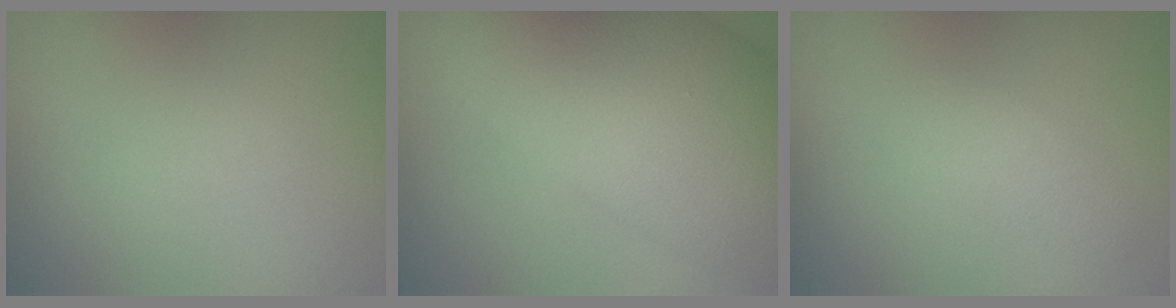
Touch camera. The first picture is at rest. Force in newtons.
{"total": 15.1, "press": 15.1, "slide": 0.4}
{"total": 1.7, "press": 1.7, "slide": 0.1}